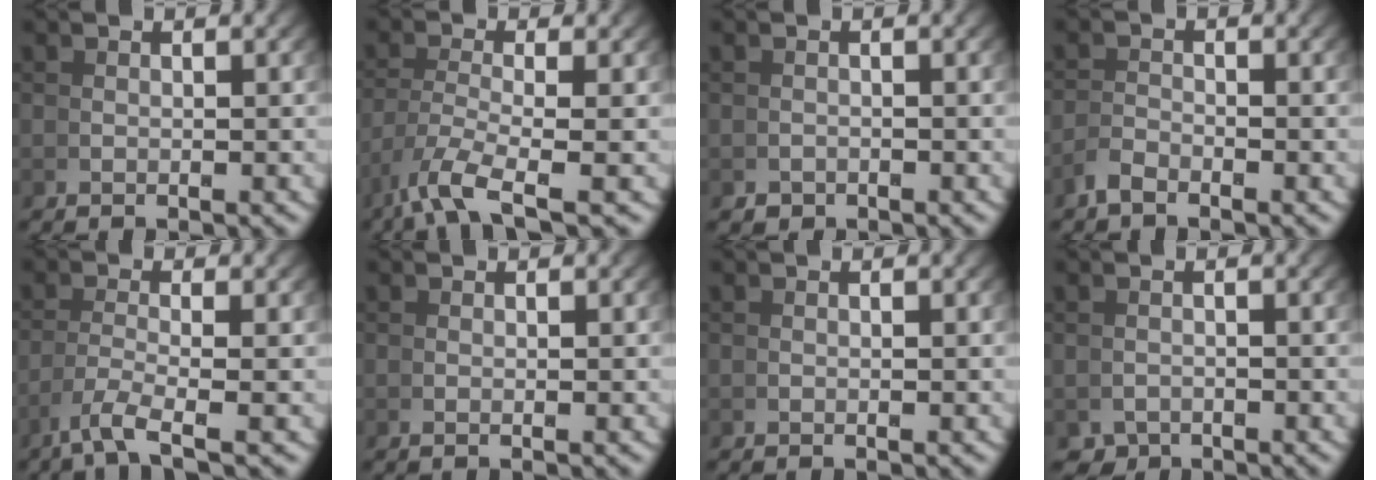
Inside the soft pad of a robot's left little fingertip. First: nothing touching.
{"total": 3.8, "force": [-1.9, 0.7, 3.2], "torque": [-0.083, -0.032, -0.015]}
{"total": 1.1, "force": [-0.9, 0.6, -0.4], "torque": [0.010, -0.010, -0.011]}
{"total": 1.4, "force": [-1.2, -0.7, 0.1], "torque": [0.002, 0.000, -0.026]}
{"total": 3.0, "force": [-1.7, -0.2, 2.5], "torque": [-0.068, -0.021, -0.019]}
{"total": 0.0}
{"total": 0.0}
{"total": 1.9, "force": [-1.5, 1.0, -0.4], "torque": [0.010, -0.017, -0.020]}